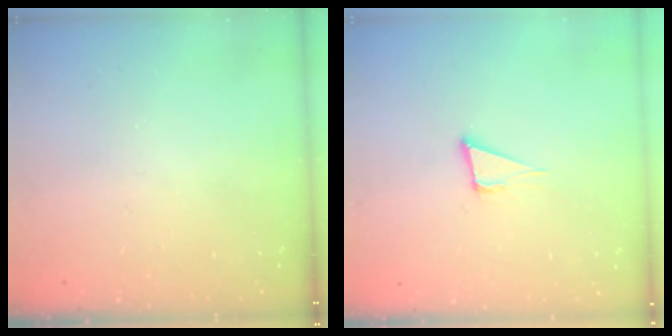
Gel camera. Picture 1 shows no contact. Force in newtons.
{"total": 5.7, "press": 4.6, "slide": 3.2}